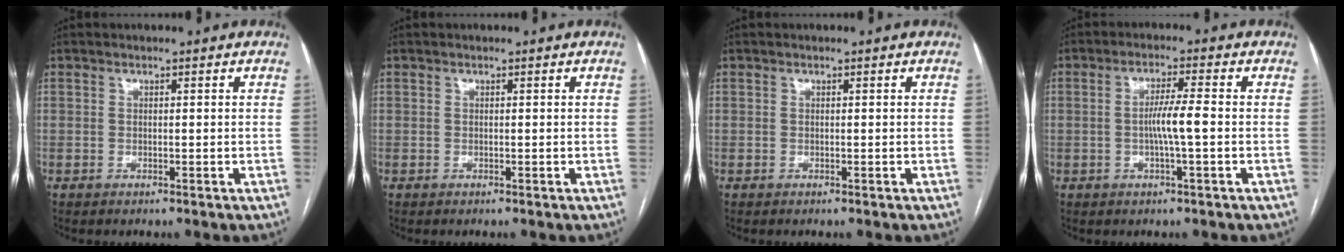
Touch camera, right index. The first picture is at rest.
{"total": 0.0}
{"total": 0.0}
{"total": 4.6, "force": [-0.6, -0.2, 4.6], "torque": [-0.085, 0.002, -0.013]}